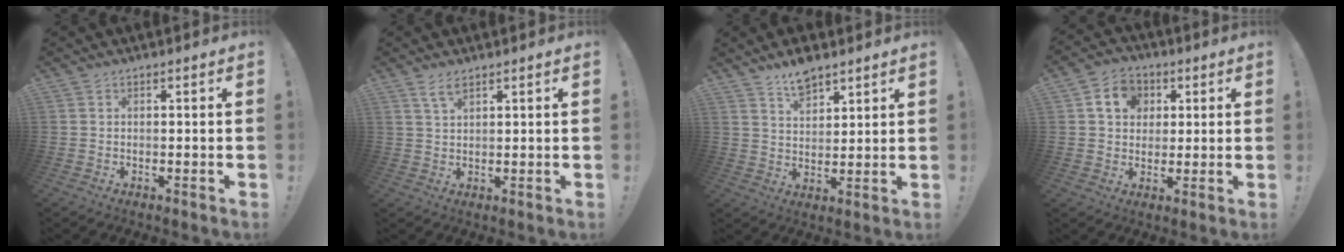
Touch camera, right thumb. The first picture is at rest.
{"total": 3.6, "force": [2.5, 1.2, 2.3], "torque": [-0.035, -0.012, 0.043]}
{"total": 7.9, "force": [6.4, 3.3, 3.2], "torque": [-0.041, -0.038, 0.117]}
{"total": 9.8, "force": [3.0, 8.2, 4.3], "torque": [-0.064, 0.000, 0.061]}